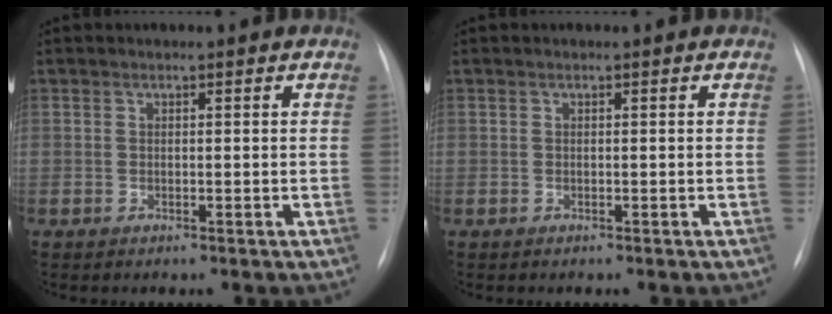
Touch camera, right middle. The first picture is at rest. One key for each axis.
{"total": 0.0}